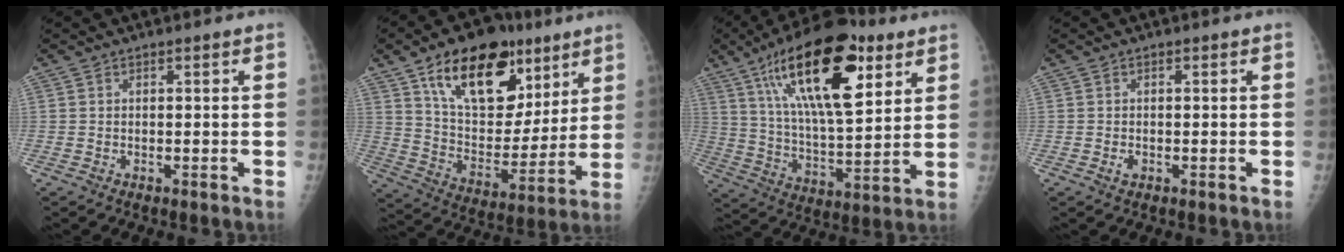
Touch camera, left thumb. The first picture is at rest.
{"total": 22.5, "force": [12.2, 12.9, 13.8], "torque": [-0.171, -0.041, 0.206]}
{"total": 24.7, "force": [11.7, 9.6, 19.5], "torque": [-0.304, -0.033, 0.195]}
{"total": 1.0, "force": [-0.4, 0.7, 0.6], "torque": [-0.009, -0.001, -0.005]}